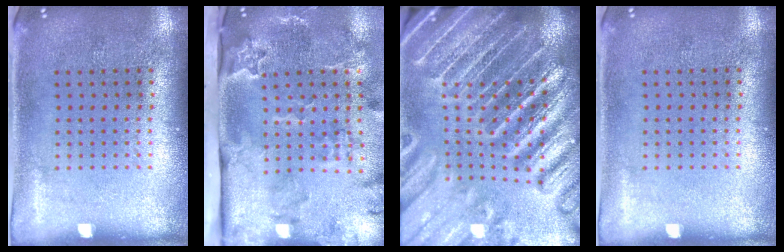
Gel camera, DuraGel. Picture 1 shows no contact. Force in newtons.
{"total": 3.6, "press": 2.4, "slide": 2.6}
{"total": 5.3, "press": 4.6, "slide": 2.5}
{"total": 0.0}